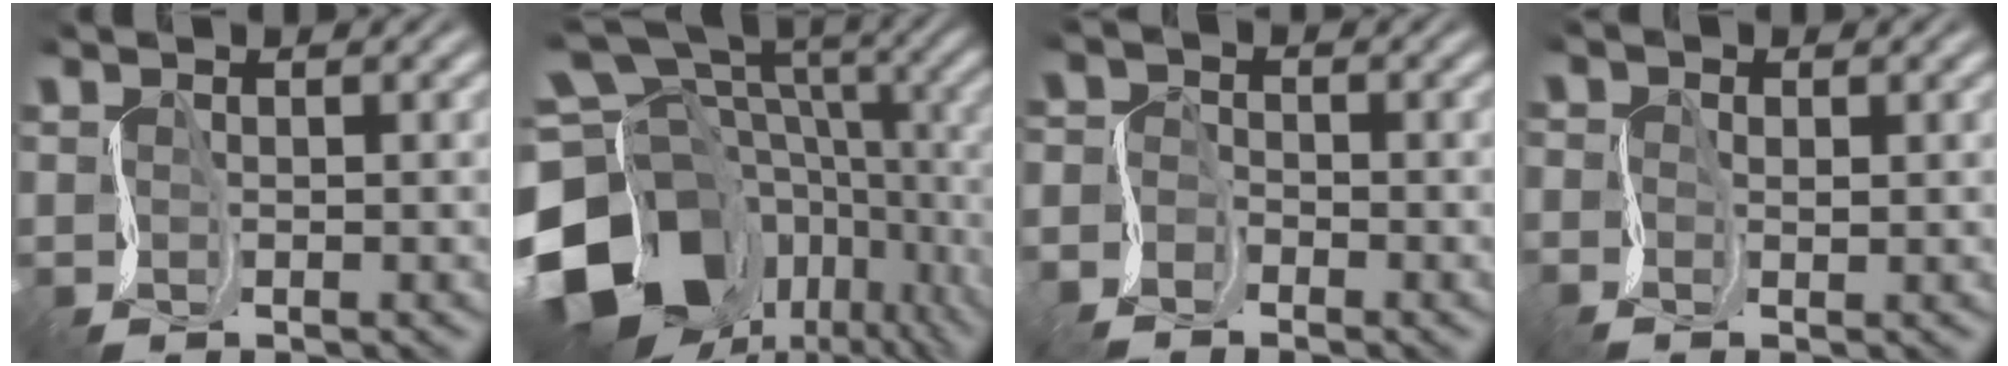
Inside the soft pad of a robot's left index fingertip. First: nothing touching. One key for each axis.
{"total": 19.8, "fx": -8.0, "fy": 14.4, "fz": 11.0, "tx": -0.224, "ty": -0.012, "tz": -0.083}
{"total": 3.0, "fx": -2.8, "fy": 1.0, "fz": 0.0, "tx": -0.007, "ty": -0.003, "tz": -0.062}
{"total": 1.0, "fx": -0.9, "fy": 0.2, "fz": 0.3, "tx": -0.009, "ty": -0.004, "tz": -0.019}